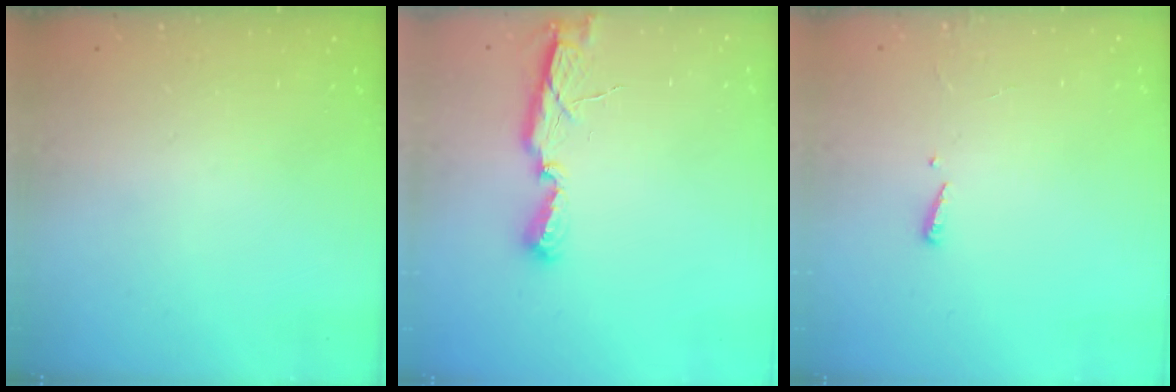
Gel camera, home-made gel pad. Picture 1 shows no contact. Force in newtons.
{"total": 6.7, "press": 6.7, "slide": 0.8}
{"total": 2.4, "press": 2.4, "slide": 0.2}